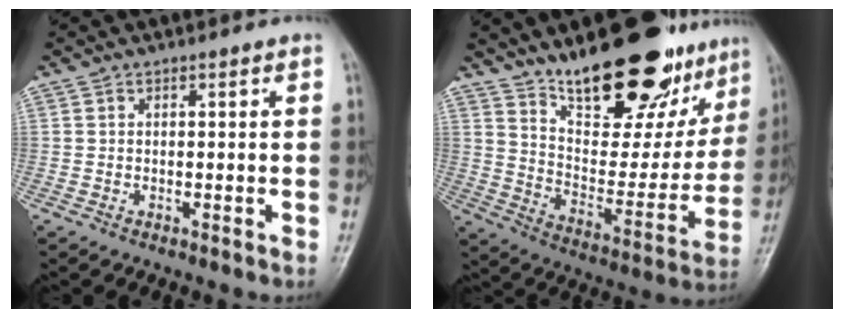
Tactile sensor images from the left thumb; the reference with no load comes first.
{"total": 25.6, "force": [18.1, 10.3, 14.9], "torque": [-0.172, -0.094, 0.281]}